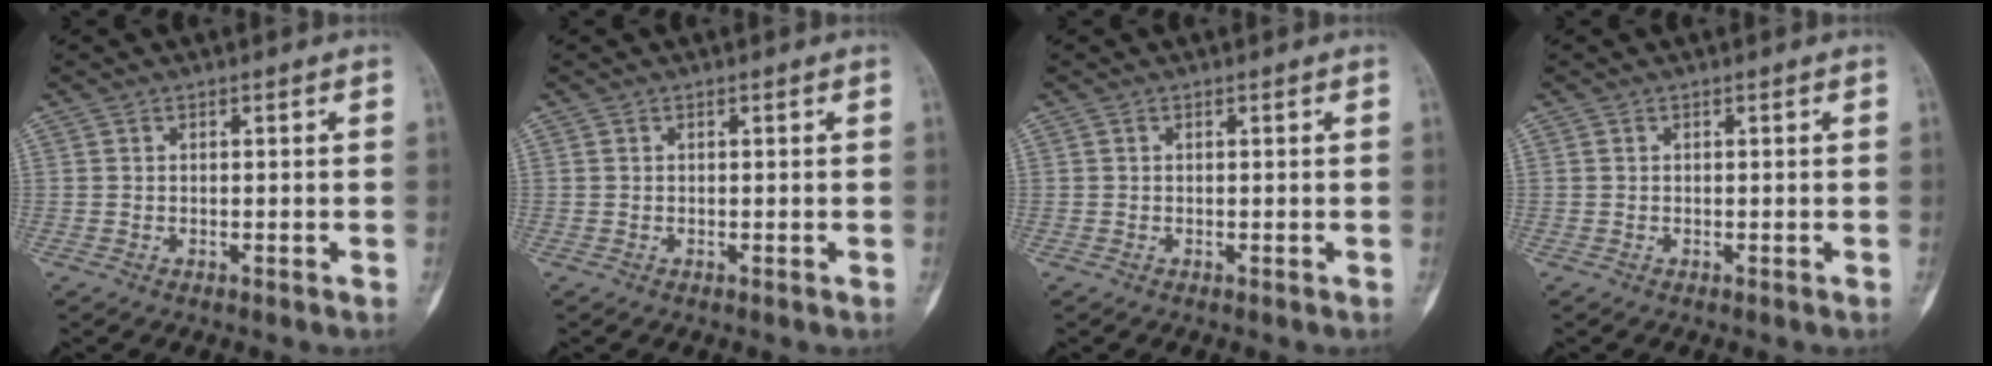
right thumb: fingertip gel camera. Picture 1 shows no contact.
{"total": 0.0}
{"total": 0.0}
{"total": 0.0}